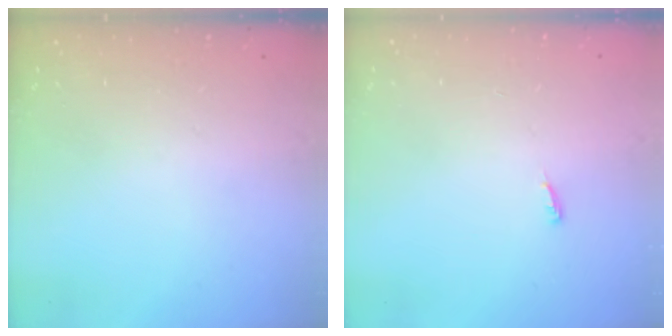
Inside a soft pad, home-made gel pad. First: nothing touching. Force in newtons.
{"total": 3.3, "press": 3.3, "slide": 0.8}